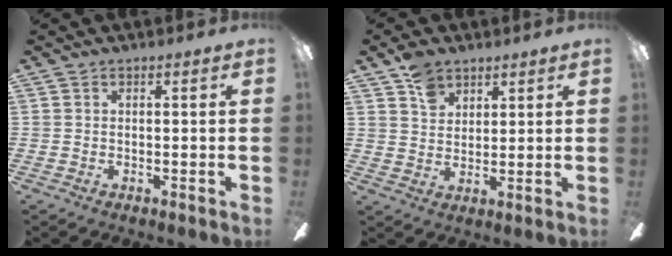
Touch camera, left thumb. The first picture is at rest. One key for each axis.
{"total": 6.7, "fx": 4.7, "fy": 4.1, "fz": 2.4, "tx": -0.040, "ty": -0.013, "tz": 0.088}